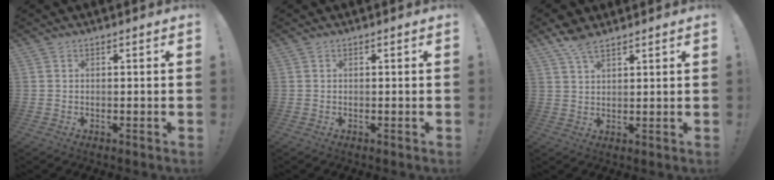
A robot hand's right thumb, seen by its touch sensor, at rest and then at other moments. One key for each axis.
{"total": 0.0}
{"total": 5.7, "fx": 4.2, "fy": 2.1, "fz": 3.2, "tx": -0.054, "ty": -0.020, "tz": 0.078}